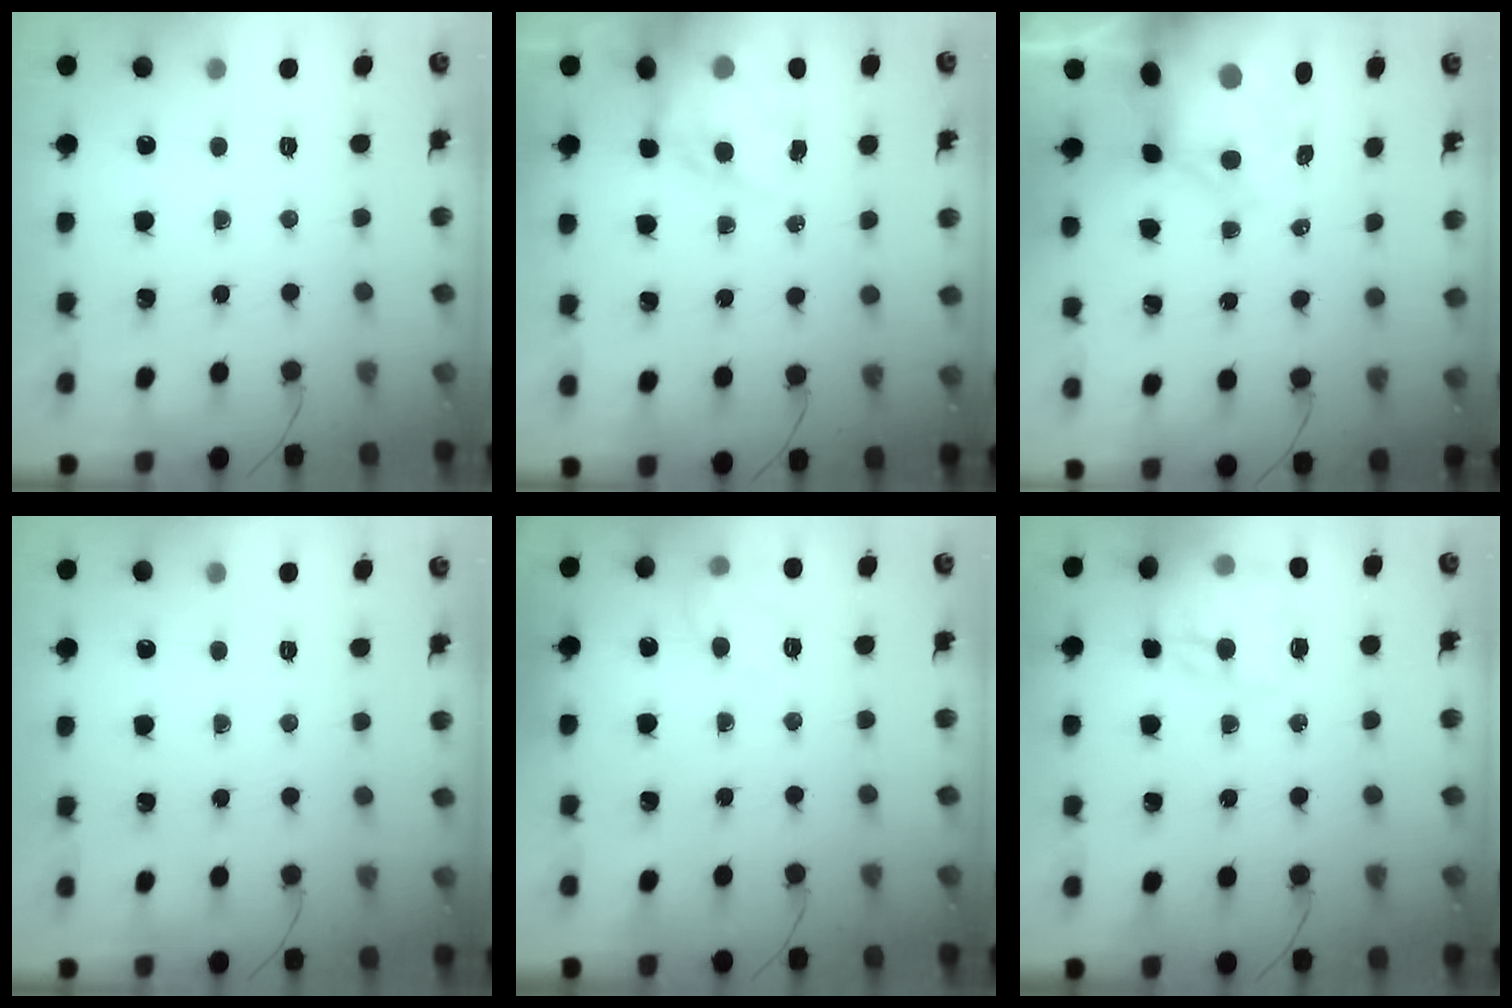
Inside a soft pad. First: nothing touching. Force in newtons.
{"total": 16.3, "press": 15.8, "slide": 3.9}
{"total": 12.9, "press": 12.4, "slide": 3.7}
{"total": 0.0}
{"total": 9.0, "press": 9.0, "slide": 0.3}
{"total": 14.2, "press": 13.9, "slide": 3.0}